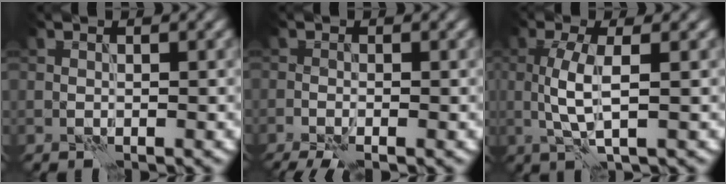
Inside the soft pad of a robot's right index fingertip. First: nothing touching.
{"total": 3.0, "force": [-2.1, 0.4, 2.1], "torque": [-0.041, -0.006, -0.042]}
{"total": 3.6, "force": [0.1, 0.8, 3.5], "torque": [-0.076, 0.001, 0.005]}